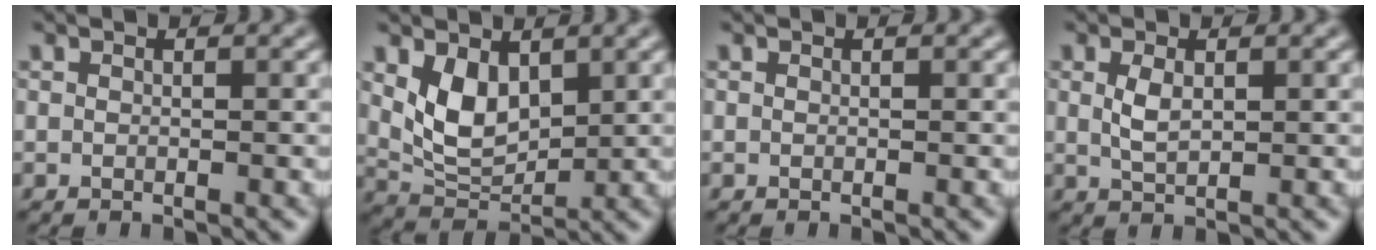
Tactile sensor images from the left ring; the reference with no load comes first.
{"total": 4.5, "force": [1.7, 2.8, 3.1], "torque": [-0.063, -0.009, 0.039]}
{"total": 0.0}
{"total": 2.0, "force": [0.5, 1.0, 1.7], "torque": [-0.042, 0.000, 0.014]}